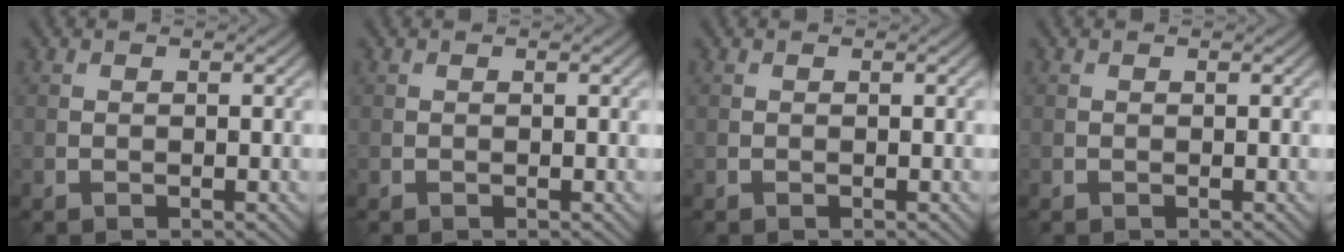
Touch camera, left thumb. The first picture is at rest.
{"total": 0.0}
{"total": 0.0}
{"total": 0.0}